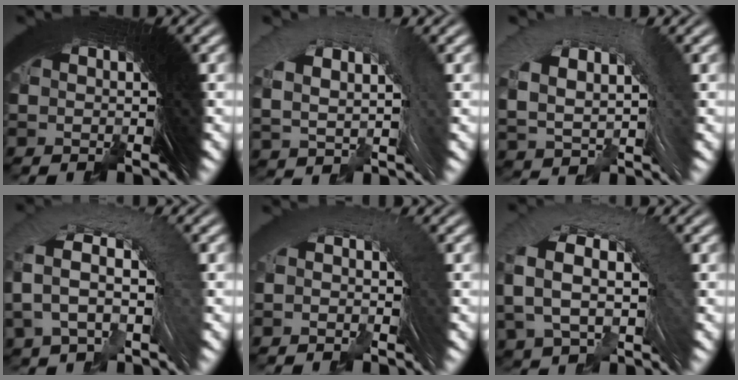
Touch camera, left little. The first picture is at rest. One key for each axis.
{"total": 5.9, "fx": 1.8, "fy": 3.1, "fz": 4.7, "tx": -0.075, "ty": 0.019, "tz": 0.031}
{"total": 7.1, "fx": 1.7, "fy": 4.4, "fz": 5.2, "tx": -0.096, "ty": 0.013, "tz": 0.028}
{"total": 5.7, "fx": 0.6, "fy": 3.2, "fz": 4.6, "tx": -0.079, "ty": 0.025, "tz": 0.002}
{"total": 1.7, "fx": -0.3, "fy": 0.4, "fz": 1.6, "tx": -0.003, "ty": 0.018, "tz": -0.015}
{"total": 6.5, "fx": 1.3, "fy": 3.7, "fz": 5.1, "tx": -0.082, "ty": 0.034, "tz": 0.013}